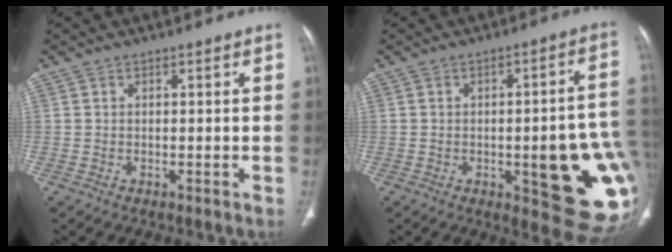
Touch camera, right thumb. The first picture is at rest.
{"total": 20.2, "force": [-3.2, 6.4, 18.9], "torque": [-0.184, 0.009, -0.019]}